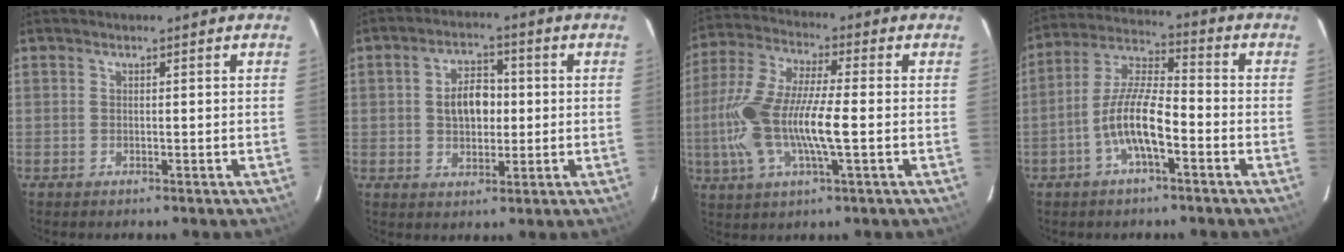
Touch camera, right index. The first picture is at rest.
{"total": 7.0, "force": [0.3, 4.6, 5.3], "torque": [-0.093, 0.018, 0.011]}
{"total": 15.9, "force": [-2.5, 3.8, 15.3], "torque": [-0.313, -0.005, -0.051]}
{"total": 10.1, "force": [-4.2, 2.8, 8.8], "torque": [-0.185, 0.006, -0.079]}